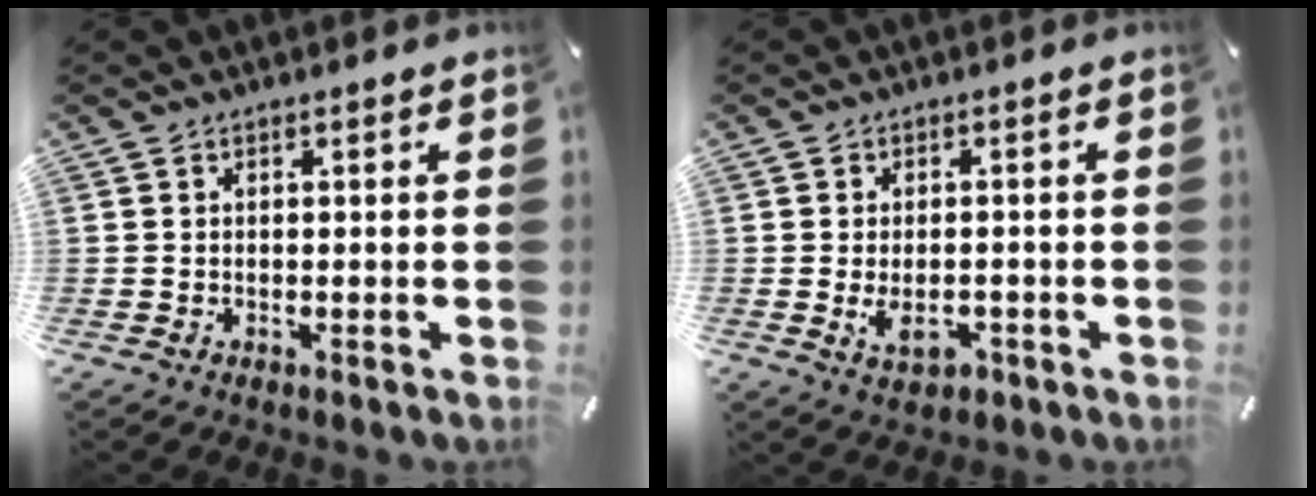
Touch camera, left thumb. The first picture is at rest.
{"total": 5.4, "force": [-1.5, 3.5, 3.9], "torque": [-0.067, -0.006, -0.029]}